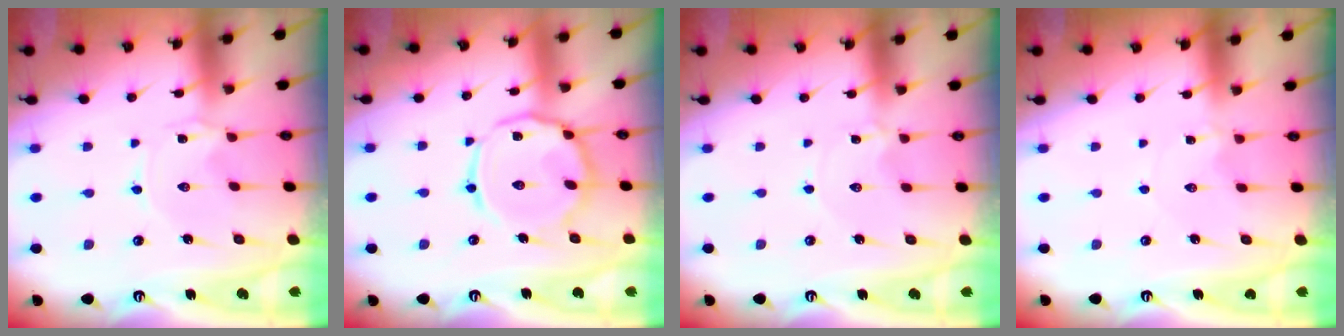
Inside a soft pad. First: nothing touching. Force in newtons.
{"total": 14.5, "press": 14.5, "slide": 1.2}
{"total": 0.6, "press": 0.5, "slide": 0.1}
{"total": 1.0, "press": 1.0, "slide": 0.3}